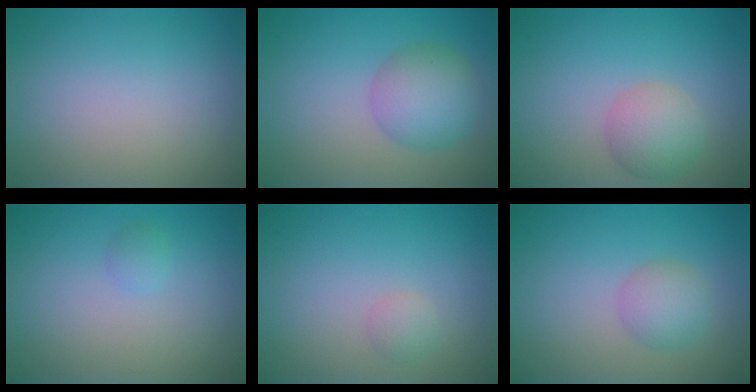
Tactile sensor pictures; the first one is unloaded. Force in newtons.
{"total": 4.5, "press": 4.5, "slide": 0.1}
{"total": 3.2, "press": 3.2, "slide": 0.0}
{"total": 0.8, "press": 0.8, "slide": 0.0}
{"total": 1.1, "press": 1.1, "slide": 0.0}
{"total": 2.4, "press": 2.4, "slide": 0.1}